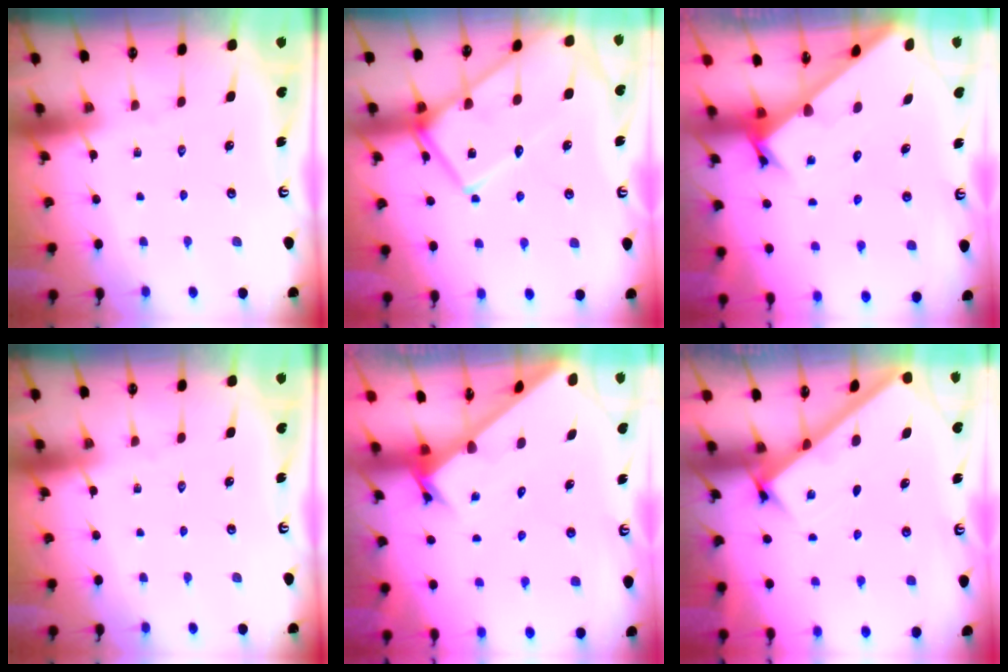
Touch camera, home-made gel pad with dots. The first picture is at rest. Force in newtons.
{"total": 14.1, "press": 14.1, "slide": 1.2}
{"total": 2.1, "press": 2.1, "slide": 0.2}
{"total": 0.0}
{"total": 2.6, "press": 2.6, "slide": 0.3}
{"total": 2.4, "press": 2.3, "slide": 0.3}